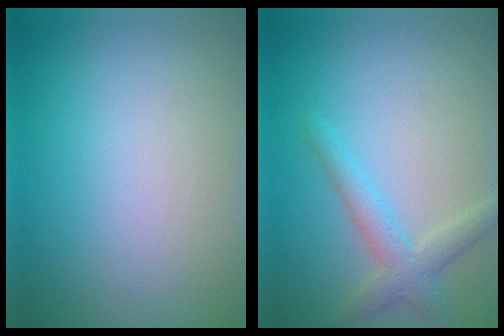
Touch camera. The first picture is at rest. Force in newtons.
{"total": 2.7, "press": 2.7, "slide": 0.1}